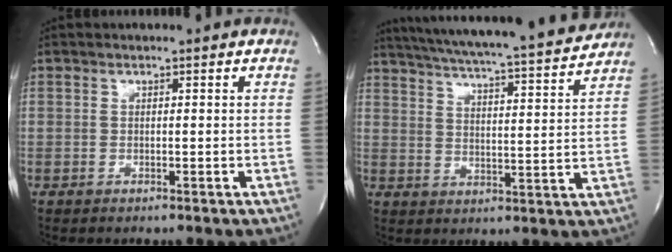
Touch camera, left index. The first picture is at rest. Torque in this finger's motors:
{"motor_torque": [0.20, -0.18, 0.24, 0.14]}